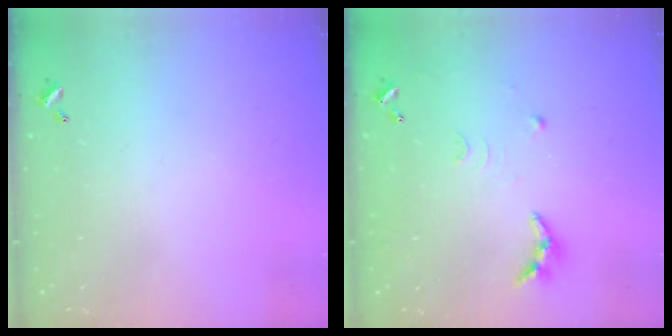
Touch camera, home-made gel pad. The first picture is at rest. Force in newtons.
{"total": 9.0, "press": 9.0, "slide": 0.5}